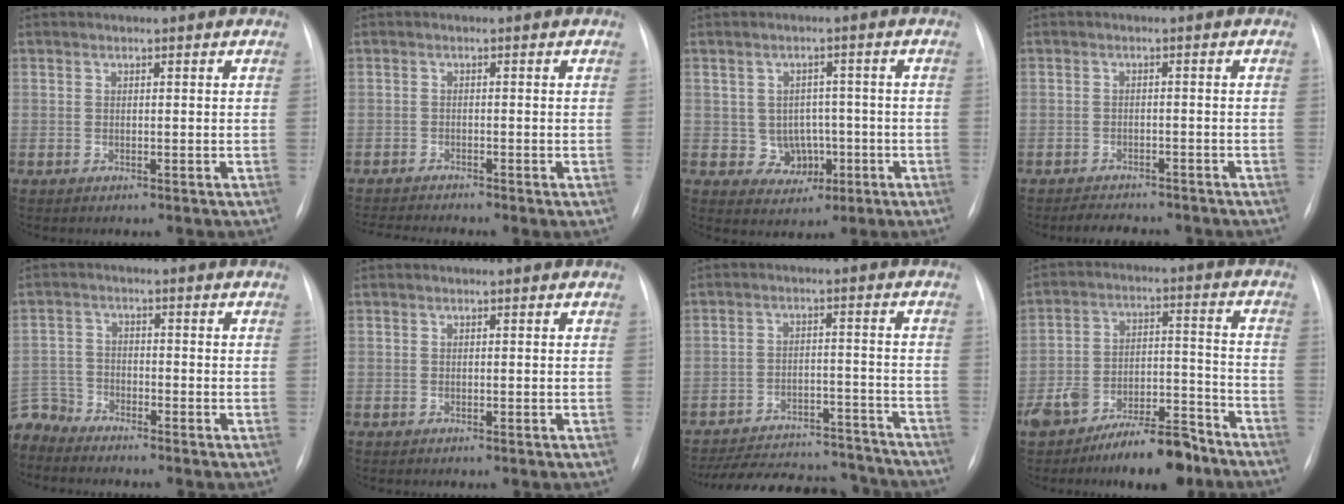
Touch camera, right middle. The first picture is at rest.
{"total": 3.7, "force": [-3.4, -0.6, 1.3], "torque": [-0.025, -0.014, -0.059]}
{"total": 4.9, "force": [-0.8, 4.6, 1.6], "torque": [-0.017, 0.012, 0.000]}
{"total": 5.5, "force": [-4.9, 1.8, 1.7], "torque": [-0.026, -0.005, -0.065]}
{"total": 5.2, "force": [-5.1, 1.0, -0.6], "torque": [0.012, -0.003, -0.103]}
{"total": 0.0}
{"total": 21.3, "force": [-19.7, 5.1, 6.2], "torque": [-0.113, 0.003, -0.265]}
{"total": 12.6, "force": [-9.7, 3.8, 7.1], "torque": [-0.107, 0.031, -0.161]}